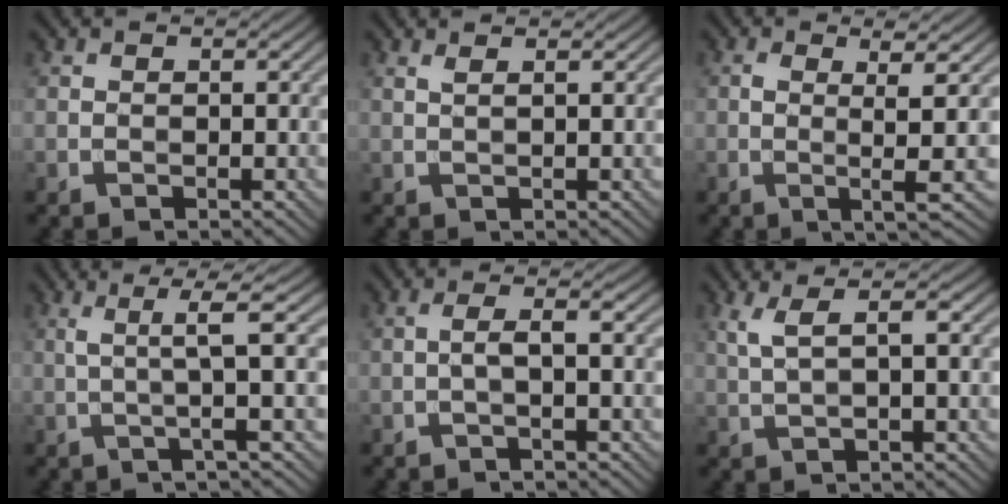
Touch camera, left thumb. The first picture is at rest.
{"total": 1.4, "force": [0.8, 0.2, 1.1], "torque": [-0.017, 0.004, 0.009]}
{"total": 4.5, "force": [0.3, 0.3, 4.5], "torque": [-0.087, 0.006, 0.003]}
{"total": 4.6, "force": [0.5, 0.1, 4.6], "torque": [-0.083, 0.012, 0.002]}
{"total": 2.3, "force": [-0.4, 0.3, 2.2], "torque": [-0.041, 0.010, -0.014]}
{"total": 3.9, "force": [1.3, 0.8, 3.6], "torque": [-0.073, 0.011, 0.027]}